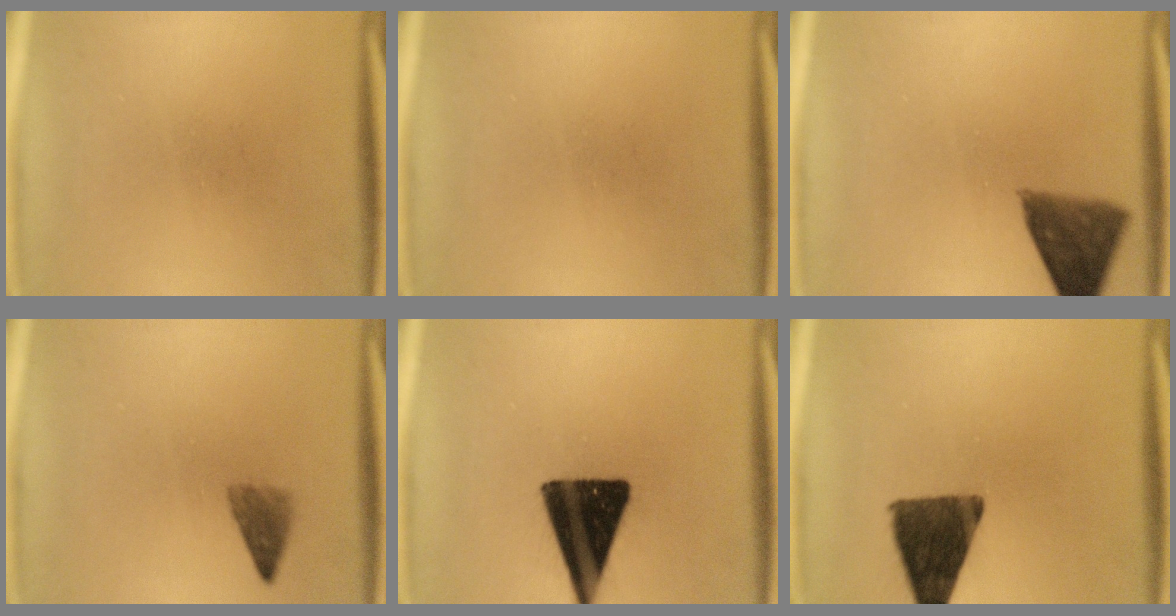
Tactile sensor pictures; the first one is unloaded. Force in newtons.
{"total": 0.0}
{"total": 8.4}
{"total": 2.4}
{"total": 18.0}
{"total": 12.3}